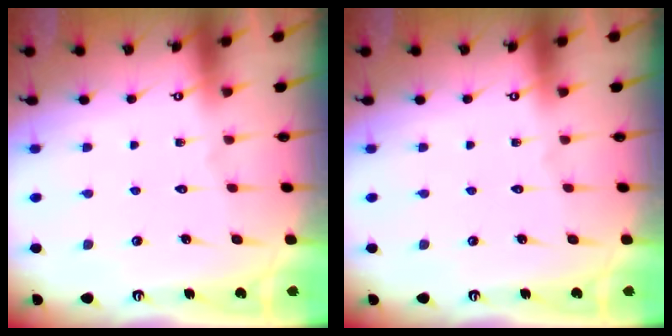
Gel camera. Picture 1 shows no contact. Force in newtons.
{"total": 0.0}